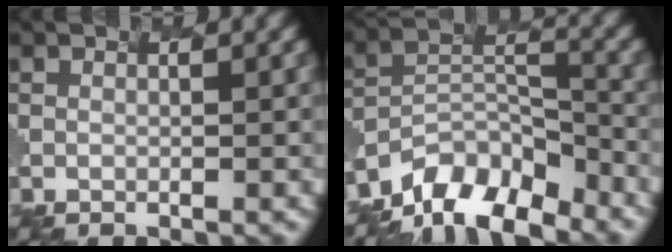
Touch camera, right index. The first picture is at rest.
{"total": 9.6, "force": [-9.1, 2.4, 1.8], "torque": [-0.057, -0.004, -0.139]}